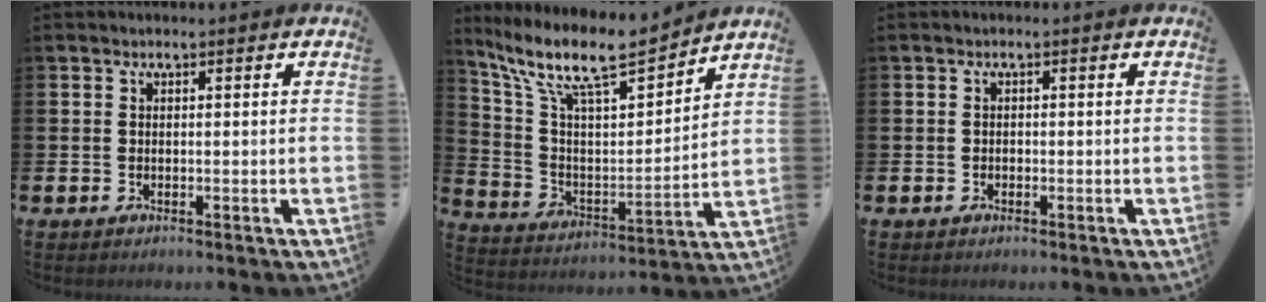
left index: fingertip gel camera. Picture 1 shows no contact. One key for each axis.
{"total": 11.5, "fx": 9.8, "fy": 2.7, "fz": 5.5, "tx": -0.141, "ty": -0.060, "tz": 0.169}
{"total": 0.5, "fx": -0.3, "fy": 0.4, "fz": 0.1, "tx": -0.007, "ty": 0.004, "tz": -0.007}